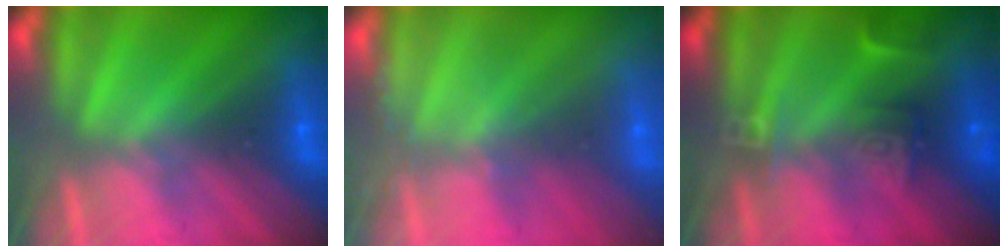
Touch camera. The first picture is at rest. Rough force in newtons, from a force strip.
{"total": 2.4}
{"total": 2.4}